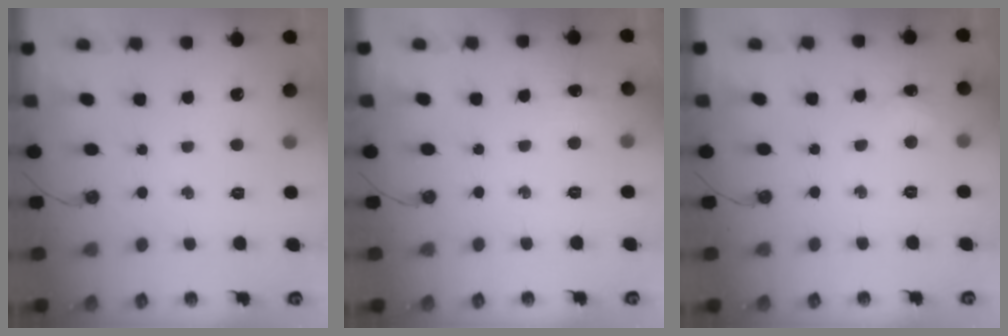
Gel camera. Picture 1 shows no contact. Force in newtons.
{"total": 6.1, "press": 6.1, "slide": 0.9}
{"total": 2.7, "press": 2.6, "slide": 0.7}